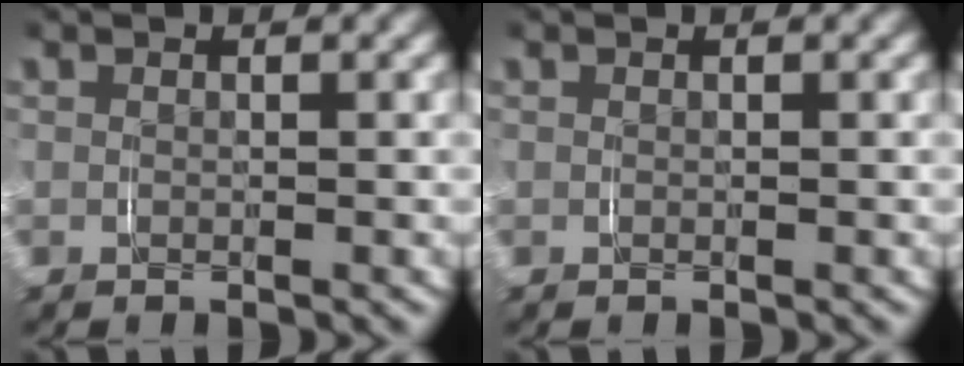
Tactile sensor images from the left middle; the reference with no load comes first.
{"total": 0.0}